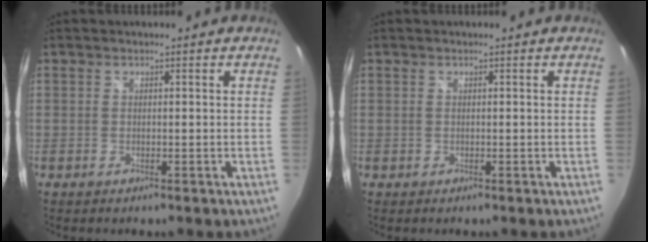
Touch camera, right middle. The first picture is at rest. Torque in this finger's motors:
{"motor_torque": [-0.86, 0.19, -0.02, 0.00]}